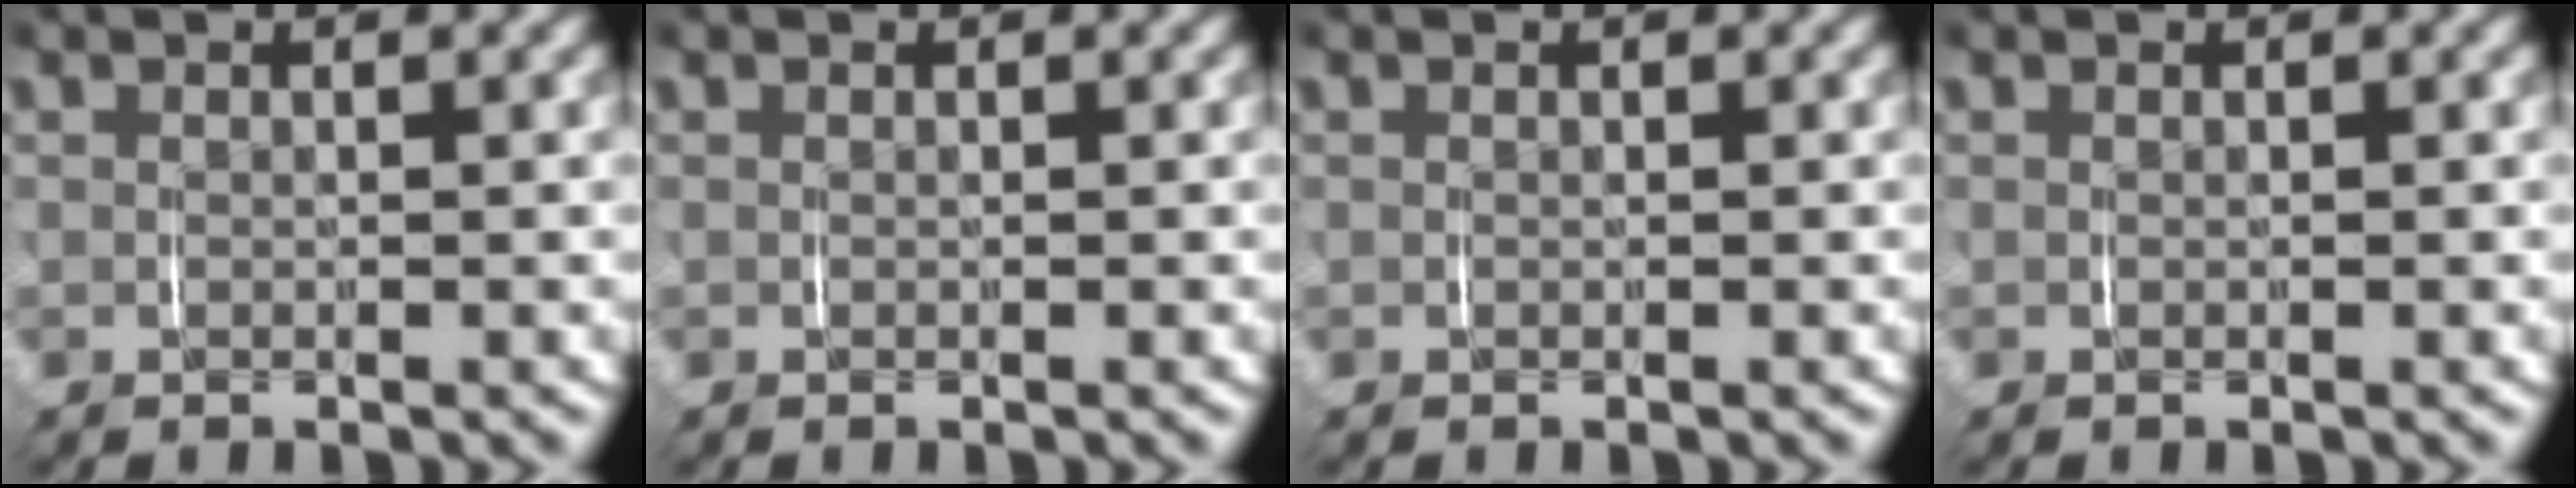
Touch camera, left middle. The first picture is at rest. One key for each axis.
{"total": 0.0}
{"total": 0.0}
{"total": 0.0}